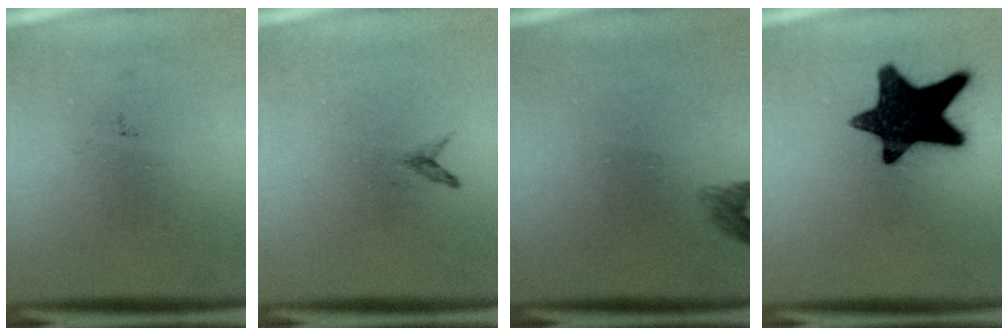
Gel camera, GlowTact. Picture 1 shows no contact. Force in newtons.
{"total": 0.7}
{"total": 1.4}
{"total": 14.9}